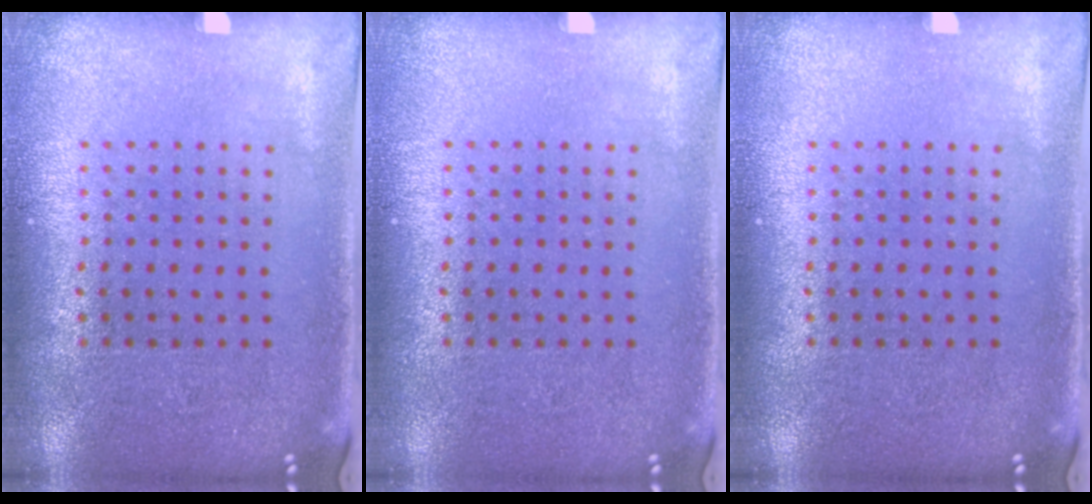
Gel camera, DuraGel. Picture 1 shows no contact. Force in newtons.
{"total": 0.0}
{"total": 0.0}